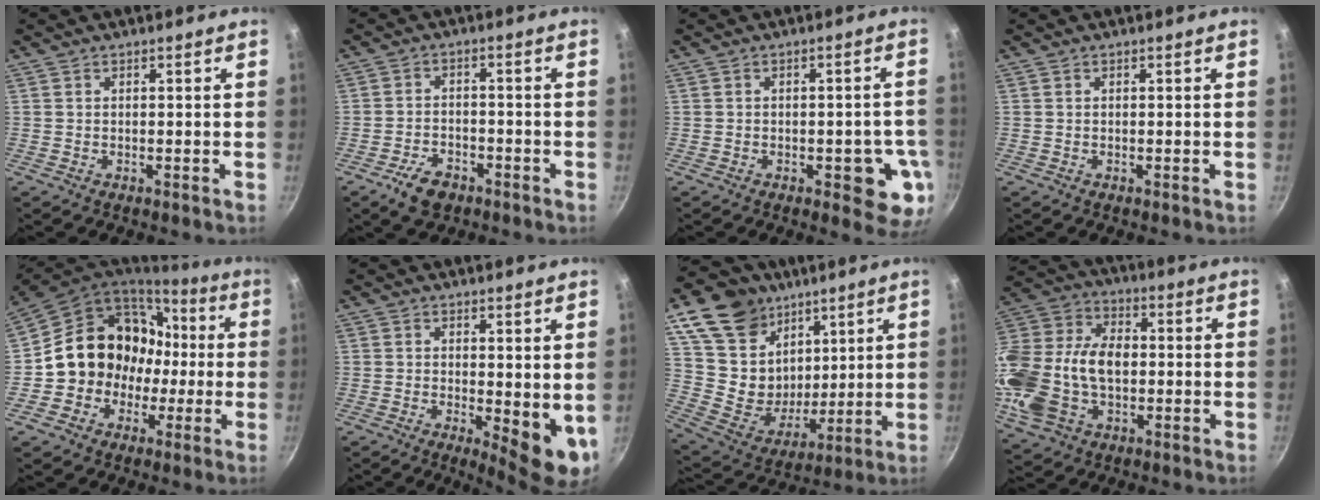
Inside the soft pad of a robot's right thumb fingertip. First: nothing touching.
{"total": 6.4, "force": [-4.0, 3.7, 3.4], "torque": [-0.057, 0.025, -0.067]}
{"total": 8.8, "force": [-2.6, 4.1, 7.3], "torque": [-0.042, 0.006, -0.031]}
{"total": 0.0}
{"total": 16.9, "force": [-0.6, 14.7, 8.3], "torque": [-0.097, 0.056, -0.007]}
{"total": 7.9, "force": [0.0, 3.2, 7.3], "torque": [-0.080, -0.015, 0.007]}
{"total": 20.8, "force": [10.9, 15.3, 9.0], "torque": [-0.133, -0.059, 0.209]}
{"total": 21.9, "force": [-2.0, 14.7, 16.1], "torque": [-0.321, 0.039, -0.037]}